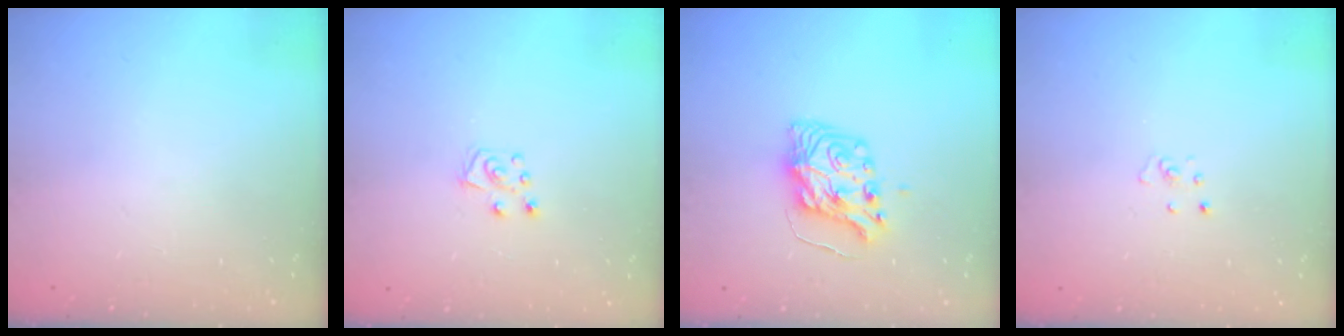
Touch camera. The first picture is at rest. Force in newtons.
{"total": 5.0, "press": 4.9, "slide": 0.4}
{"total": 8.4, "press": 8.3, "slide": 0.5}
{"total": 2.3, "press": 2.3, "slide": 0.2}